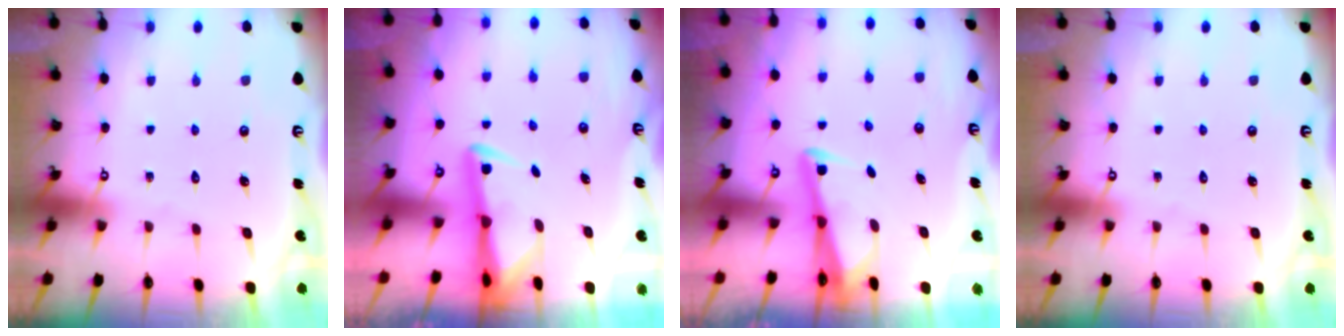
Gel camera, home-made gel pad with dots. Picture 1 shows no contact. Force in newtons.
{"total": 2.9, "press": 2.9, "slide": 0.4}
{"total": 2.7, "press": 2.7, "slide": 0.3}
{"total": 0.0}